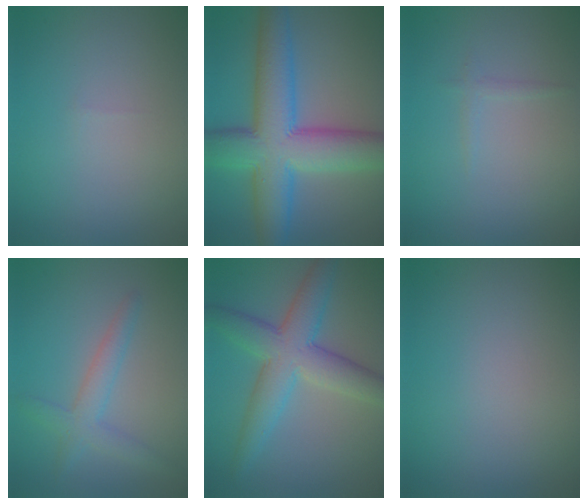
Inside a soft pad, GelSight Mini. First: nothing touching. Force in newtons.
{"total": 11.0, "press": 11.0, "slide": 0.2}
{"total": 0.7, "press": 0.7, "slide": 0.1}
{"total": 2.6, "press": 2.6, "slide": 0.2}
{"total": 6.6, "press": 6.6, "slide": 0.1}
{"total": 0.0}